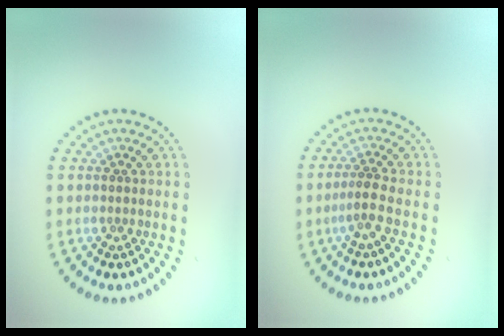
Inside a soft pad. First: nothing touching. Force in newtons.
{"total": 1.9, "press": 1.2, "slide": 1.4}